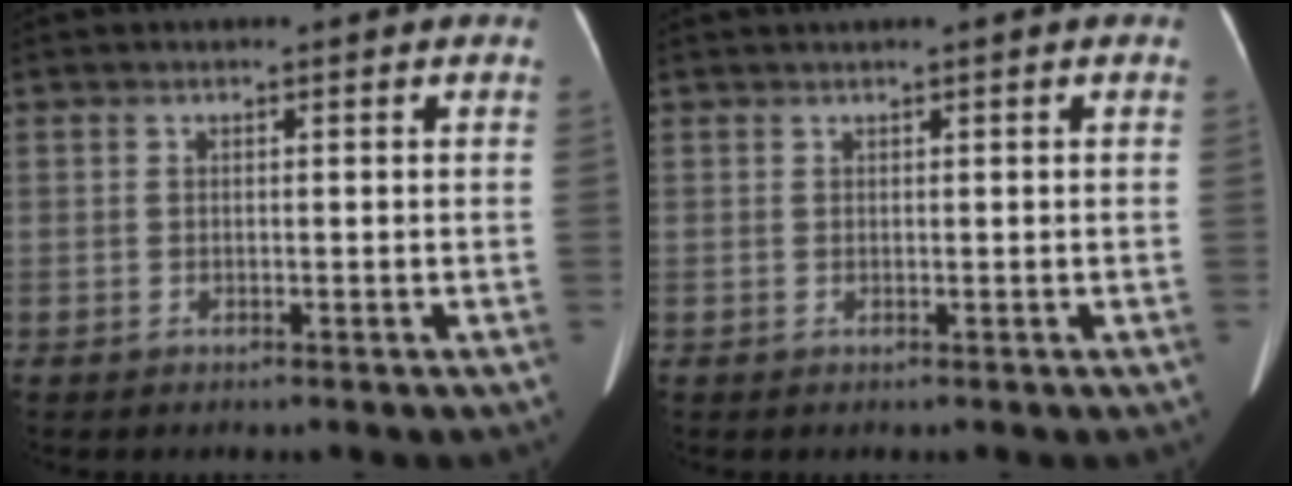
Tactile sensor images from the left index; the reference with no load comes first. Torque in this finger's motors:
{"motor_torque": [0.28, -0.14, -0.02, 0.00]}